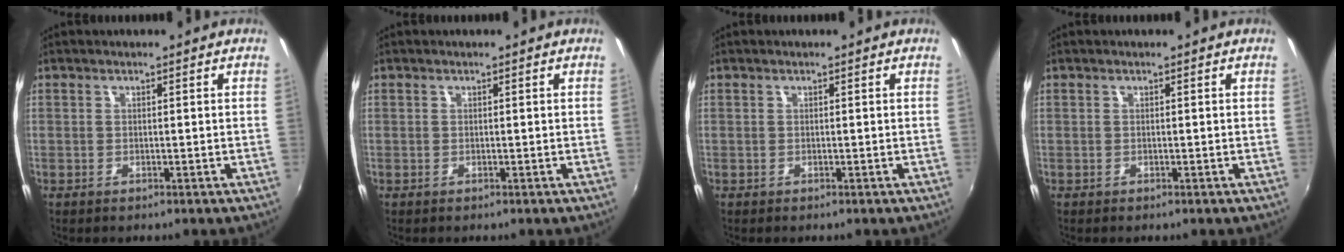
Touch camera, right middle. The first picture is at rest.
{"total": 0.0}
{"total": 0.0}
{"total": 0.0}